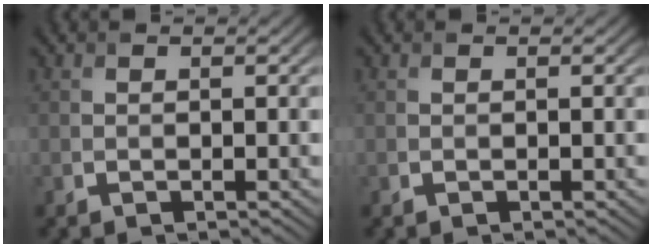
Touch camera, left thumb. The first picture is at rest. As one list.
[{"total": 0.0}]